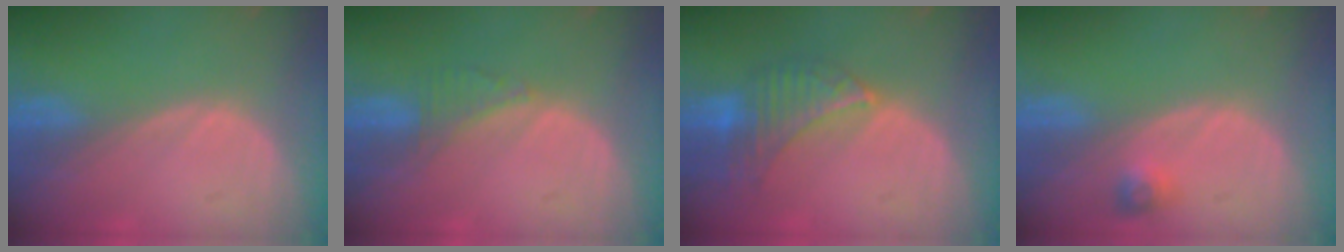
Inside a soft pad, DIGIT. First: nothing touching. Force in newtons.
{"total": 2.5, "press": 2.5, "slide": 0.2}
{"total": 7.4, "press": 6.9, "slide": 2.5}
{"total": 2.5, "press": 2.3, "slide": 1.0}